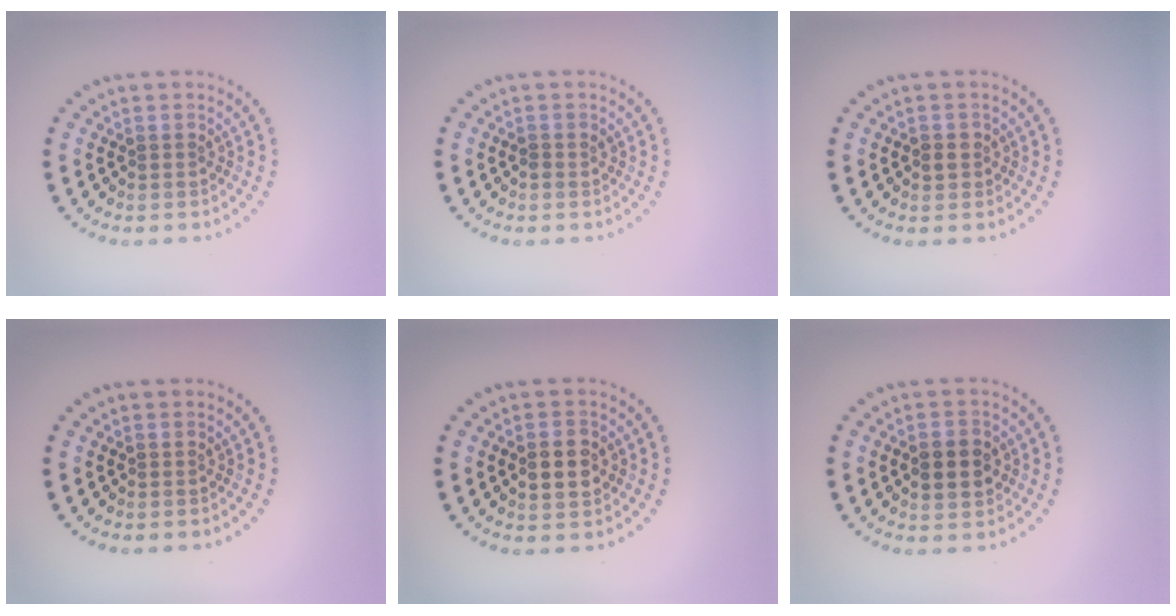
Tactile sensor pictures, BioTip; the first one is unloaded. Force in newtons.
{"total": 0.7, "press": 0.7, "slide": 0.2}
{"total": 1.2, "press": 1.1, "slide": 0.4}
{"total": 0.0}
{"total": 2.9, "press": 2.9, "slide": 0.2}
{"total": 3.0, "press": 3.0, "slide": 0.2}